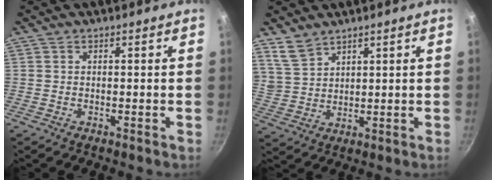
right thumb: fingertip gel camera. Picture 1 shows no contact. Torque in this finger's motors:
{"motor_torque": [-0.08, 0.39, 0.70, 0.45, 0.16]}